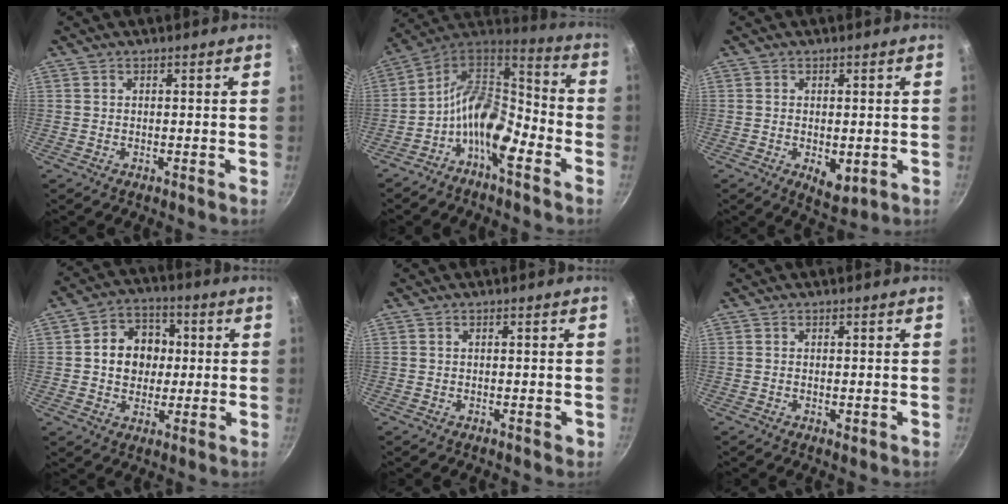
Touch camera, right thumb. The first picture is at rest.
{"total": 13.9, "force": [-5.9, 7.1, 10.5], "torque": [-0.161, 0.064, -0.126]}
{"total": 5.0, "force": [-1.0, 2.7, 4.1], "torque": [-0.054, -0.010, -0.007]}
{"total": 11.0, "force": [1.1, 9.2, 5.9], "torque": [-0.054, 0.012, 0.009]}
{"total": 1.1, "force": [-0.1, 0.6, 0.9], "torque": [-0.008, 0.002, -0.001]}
{"total": 0.8, "force": [-0.1, 0.4, 0.7], "torque": [-0.011, -0.002, -0.002]}